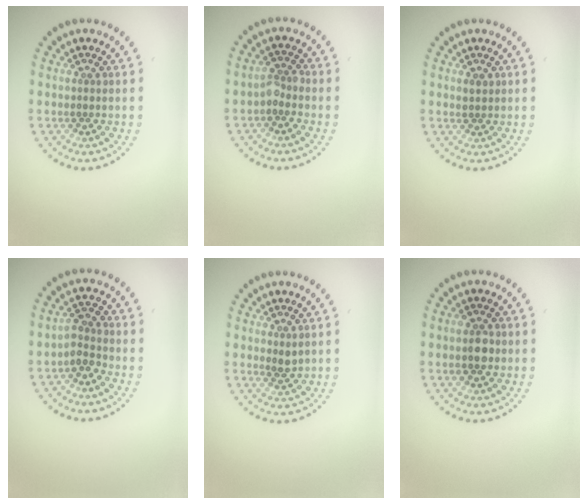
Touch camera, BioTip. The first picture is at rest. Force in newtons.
{"total": 1.8, "press": 1.5, "slide": 1.0}
{"total": 0.9, "press": 0.9, "slide": 0.3}
{"total": 1.9, "press": 1.6, "slide": 1.1}
{"total": 1.1, "press": 1.0, "slide": 0.4}
{"total": 2.1, "press": 2.1, "slide": 0.2}